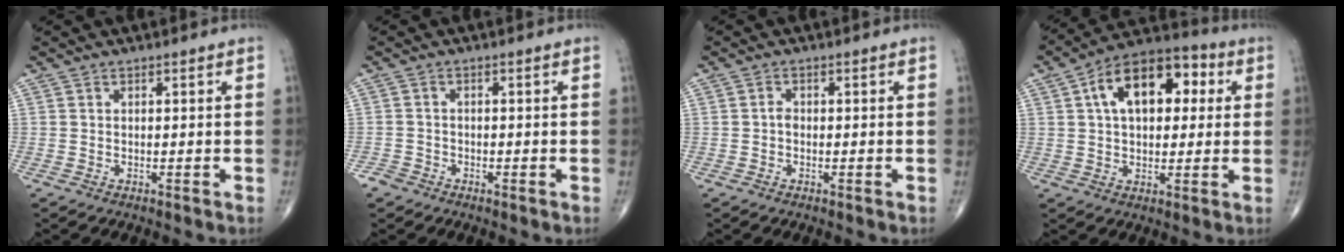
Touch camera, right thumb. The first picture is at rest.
{"total": 2.0, "force": [-1.5, 1.3, 0.2], "torque": [-0.001, 0.006, -0.030]}
{"total": 1.2, "force": [-0.2, 0.9, 0.7], "torque": [-0.006, 0.003, -0.007]}
{"total": 15.9, "force": [4.1, 9.3, 12.2], "torque": [-0.163, 0.025, 0.057]}